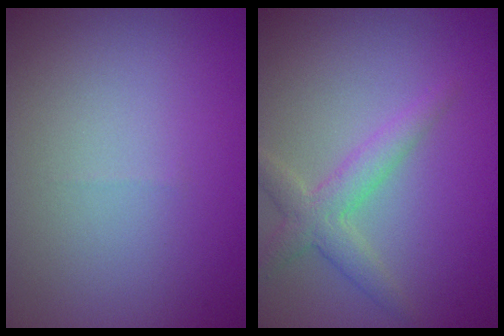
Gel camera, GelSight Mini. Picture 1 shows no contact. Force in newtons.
{"total": 2.8, "press": 2.8, "slide": 0.1}